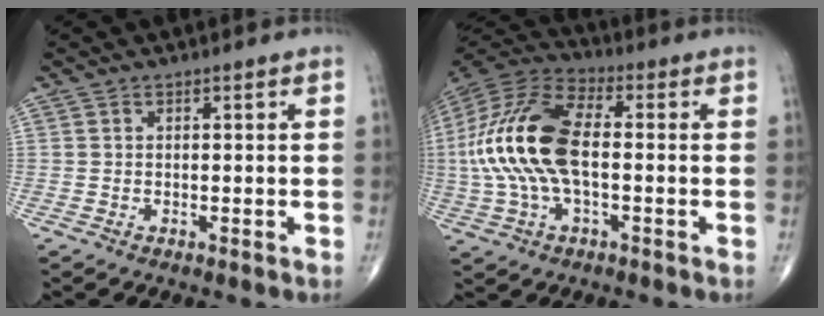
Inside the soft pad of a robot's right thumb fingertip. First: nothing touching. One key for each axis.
{"total": 18.9, "fx": -0.5, "fy": 9.2, "fz": 16.5, "tx": -0.360, "ty": 0.028, "tz": -0.013}